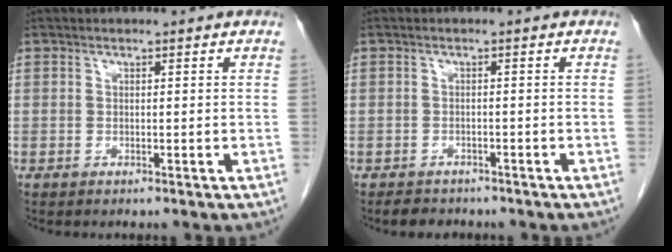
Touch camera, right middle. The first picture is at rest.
{"total": 2.9, "force": [-2.4, 1.5, 0.4], "torque": [-0.016, 0.000, -0.036]}